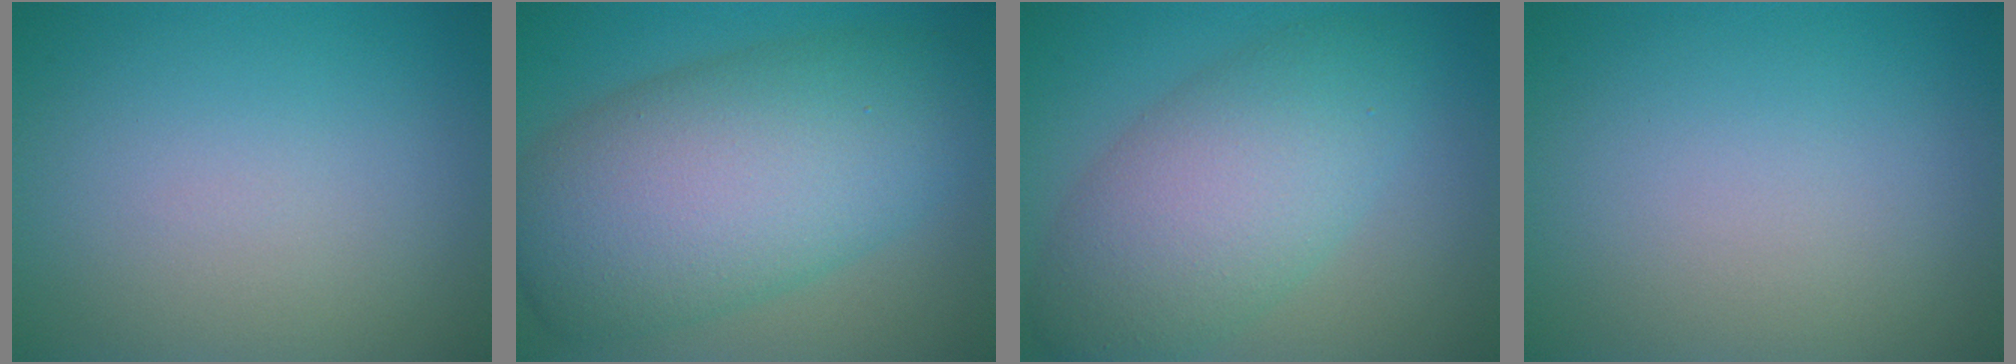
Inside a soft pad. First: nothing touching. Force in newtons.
{"total": 11.8, "press": 11.7, "slide": 0.5}
{"total": 7.5, "press": 7.5, "slide": 0.1}
{"total": 0.0}